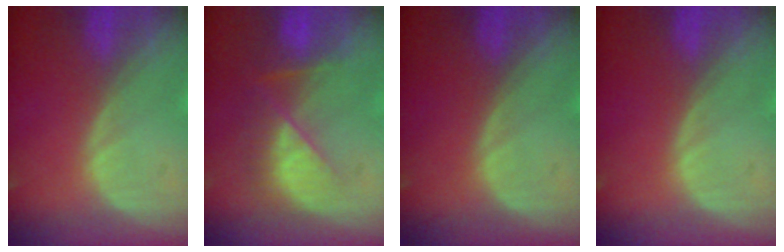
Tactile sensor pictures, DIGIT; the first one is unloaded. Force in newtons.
{"total": 7.8, "press": 7.1, "slide": 3.1}
{"total": 0.0}
{"total": 0.0}